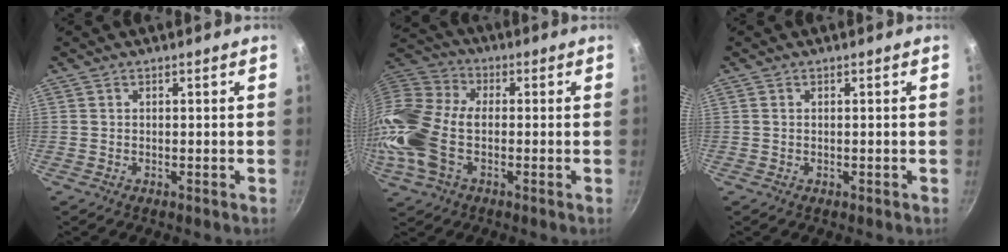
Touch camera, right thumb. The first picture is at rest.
{"total": 16.5, "force": [-3.2, 10.3, 12.5], "torque": [-0.258, 0.024, -0.081]}
{"total": 0.0}